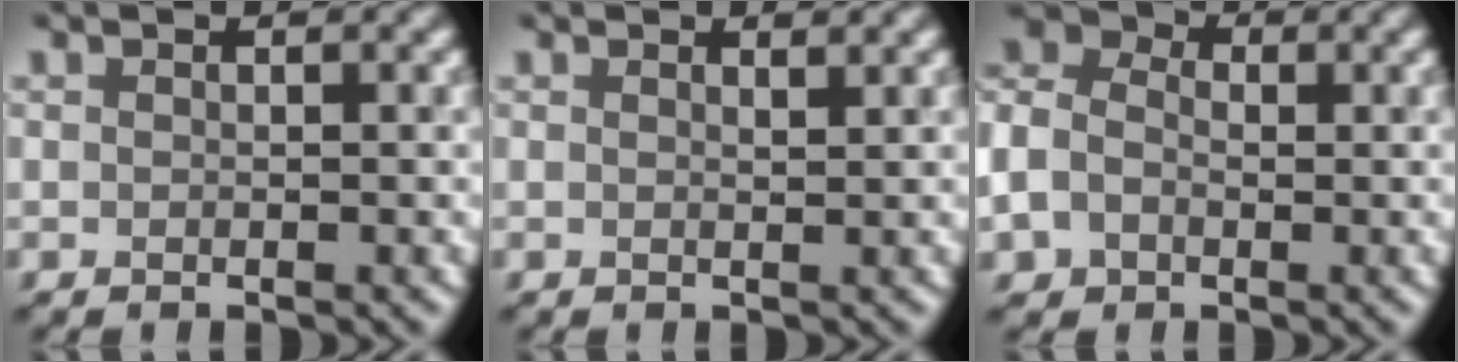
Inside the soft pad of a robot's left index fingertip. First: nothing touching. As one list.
[{"total": 1.3, "force": [0.9, 0.5, 0.8], "torque": [-0.001, 0.004, -0.004]}, {"total": 6.2, "force": [-0.8, 5.0, 3.5], "torque": [-0.095, 0.007, -0.022]}]